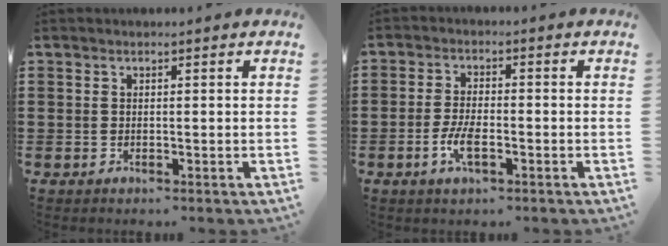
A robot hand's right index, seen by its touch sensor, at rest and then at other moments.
{"total": 4.5, "force": [-1.7, 1.7, 3.8], "torque": [-0.086, -0.002, -0.035]}